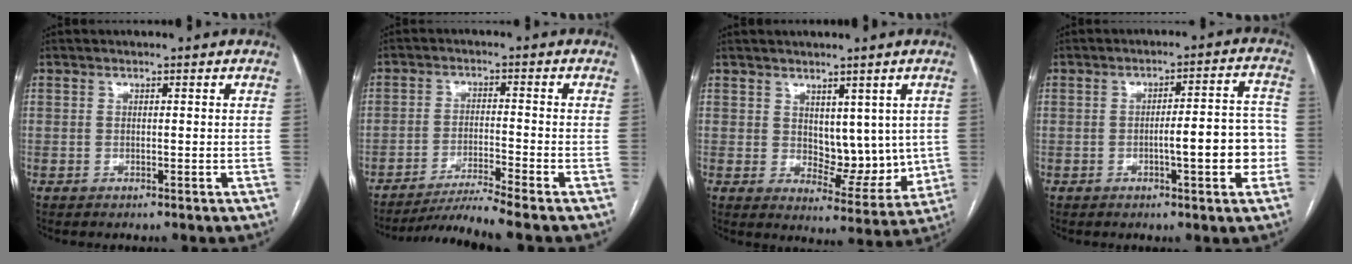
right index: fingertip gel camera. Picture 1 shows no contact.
{"total": 6.8, "force": [-5.9, -2.6, 2.3], "torque": [-0.039, -0.027, -0.108]}
{"total": 5.0, "force": [0.6, 3.1, 3.9], "torque": [-0.041, -0.005, 0.018]}
{"total": 8.6, "force": [-1.9, 1.7, 8.2], "torque": [-0.105, 0.024, -0.022]}